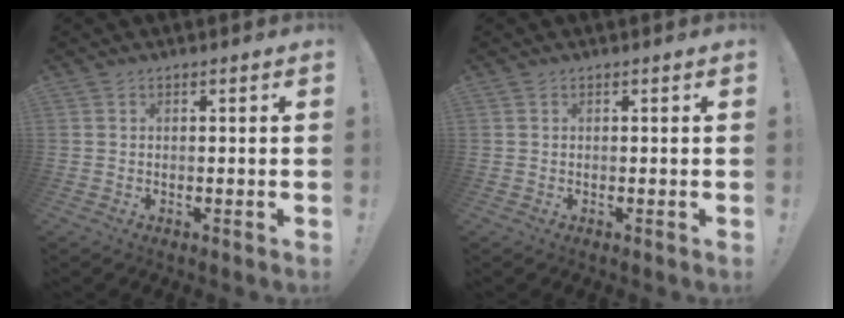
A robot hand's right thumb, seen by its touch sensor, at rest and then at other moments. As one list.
[{"total": 0.0}]